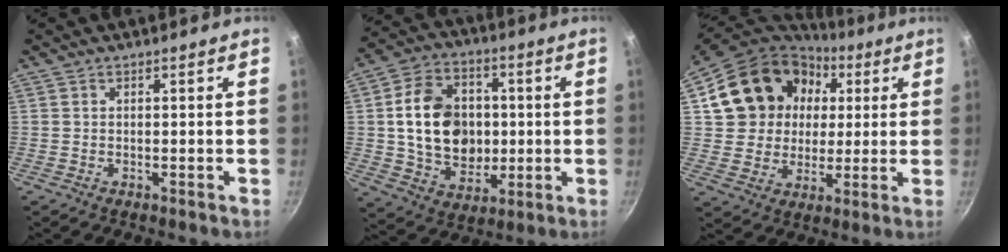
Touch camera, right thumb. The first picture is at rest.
{"total": 17.3, "force": [0.9, 13.4, 10.9], "torque": [-0.152, 0.015, 0.019]}
{"total": 19.5, "force": [5.2, 16.6, 8.9], "torque": [-0.150, 0.027, 0.093]}